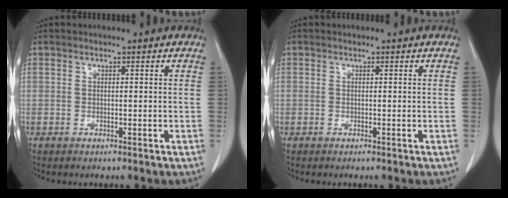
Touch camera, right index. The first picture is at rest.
{"total": 0.0}